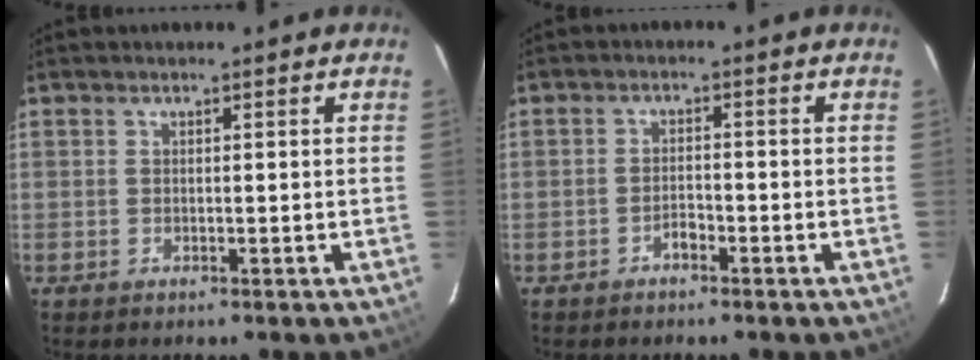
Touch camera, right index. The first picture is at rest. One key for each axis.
{"total": 2.0, "fx": -1.6, "fy": 0.6, "fz": 0.8, "tx": -0.016, "ty": 0.004, "tz": -0.029}